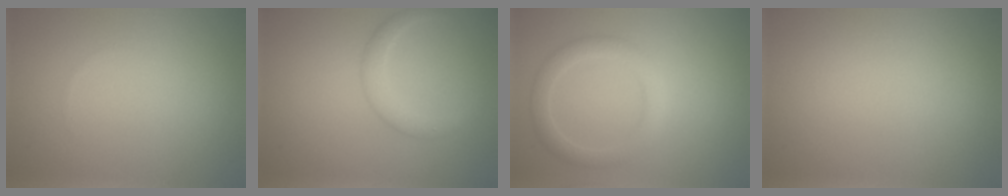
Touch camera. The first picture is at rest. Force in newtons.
{"total": 2.0, "press": 2.0, "slide": 0.2}
{"total": 2.5, "press": 2.5, "slide": 0.0}
{"total": 0.0}